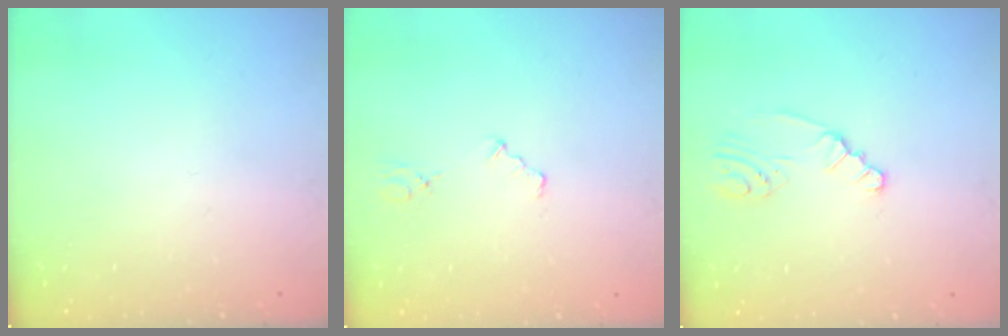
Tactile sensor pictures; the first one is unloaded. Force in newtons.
{"total": 2.9, "press": 2.9, "slide": 0.3}
{"total": 0.9, "press": 0.9, "slide": 0.2}